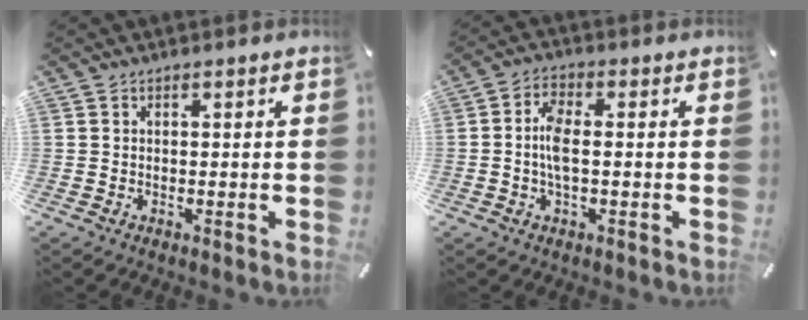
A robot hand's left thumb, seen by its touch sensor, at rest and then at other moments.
{"total": 6.0, "force": [-0.5, 2.5, 5.4], "torque": [-0.117, -0.001, -0.014]}